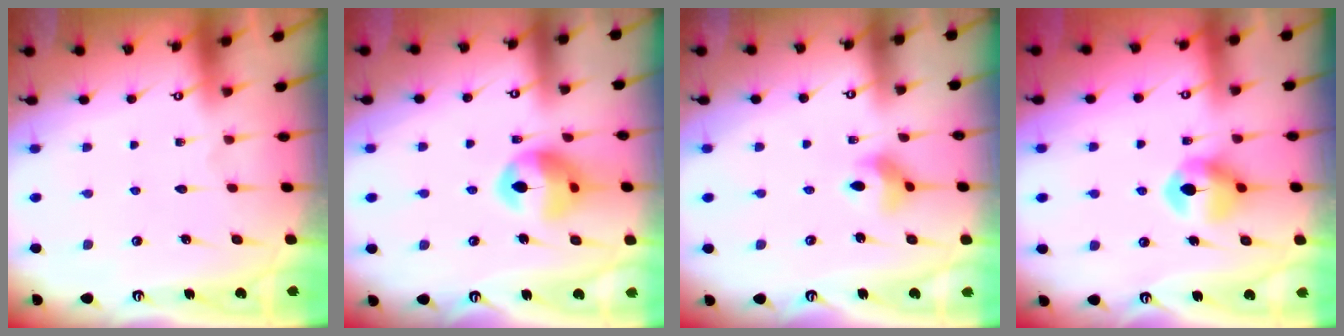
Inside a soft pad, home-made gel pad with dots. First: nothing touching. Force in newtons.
{"total": 12.5, "press": 12.4, "slide": 1.6}
{"total": 6.2, "press": 6.1, "slide": 0.8}
{"total": 8.6, "press": 8.5, "slide": 0.3}